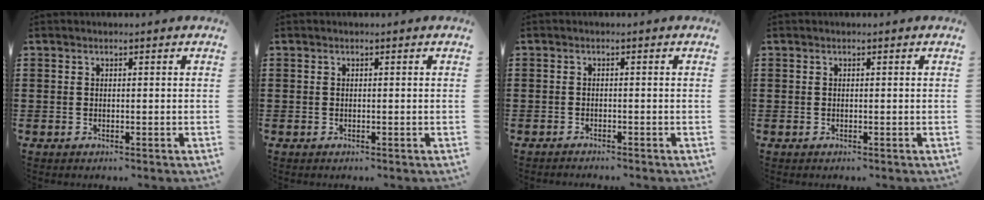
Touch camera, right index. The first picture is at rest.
{"total": 0.0}
{"total": 0.9, "force": [-0.9, 0.0, 0.1], "torque": [-0.004, 0.001, -0.019]}
{"total": 0.0}